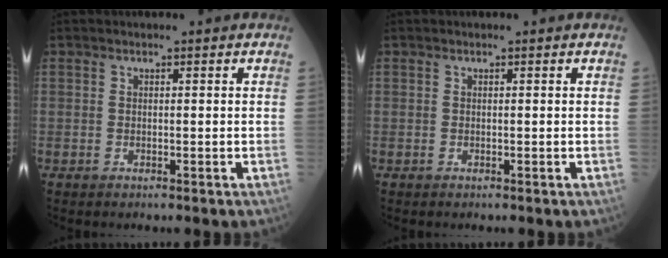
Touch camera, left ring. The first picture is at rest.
{"total": 0.0}